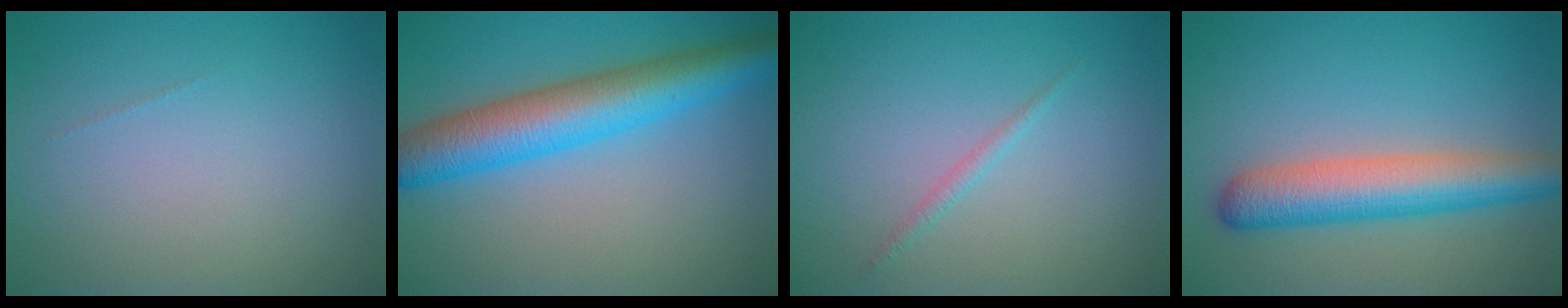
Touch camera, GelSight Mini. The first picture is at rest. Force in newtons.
{"total": 7.7, "press": 7.7, "slide": 0.2}
{"total": 0.8, "press": 0.8, "slide": 0.1}
{"total": 6.3, "press": 6.3, "slide": 0.2}